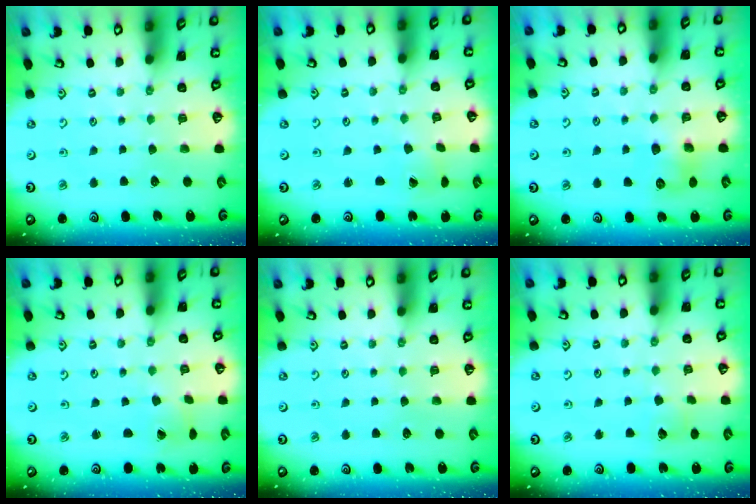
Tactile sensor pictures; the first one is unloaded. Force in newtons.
{"total": 0.7, "press": 0.7, "slide": 0.1}
{"total": 8.0, "press": 8.0, "slide": 0.7}
{"total": 0.8, "press": 0.8, "slide": 0.1}
{"total": 0.0}
{"total": 4.8, "press": 4.7, "slide": 0.7}